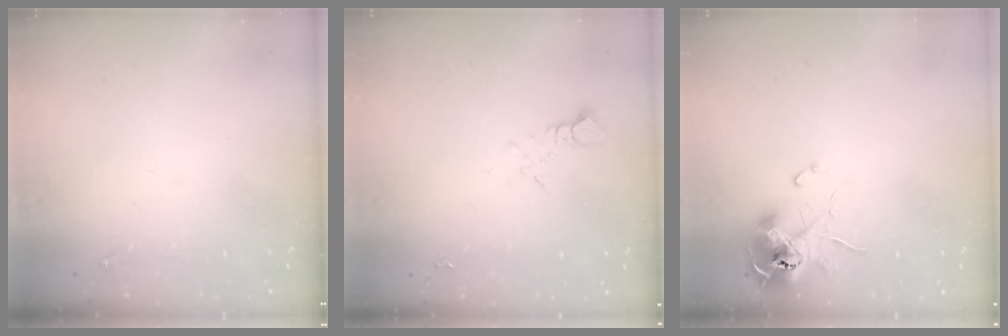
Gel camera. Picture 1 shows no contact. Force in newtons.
{"total": 2.7, "press": 2.7, "slide": 0.2}
{"total": 11.3, "press": 11.3, "slide": 0.6}